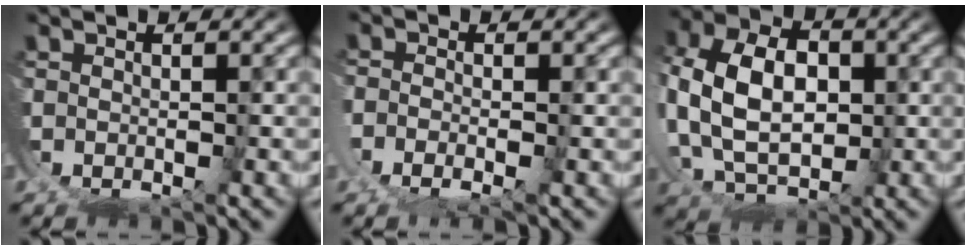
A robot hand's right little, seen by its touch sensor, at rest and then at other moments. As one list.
[{"total": 1.1, "force": [-0.4, -0.8, 0.6], "torque": [-0.008, -0.004, -0.004]}, {"total": 7.7, "force": [1.9, 6.0, 4.5], "torque": [-0.120, -0.019, 0.042]}]